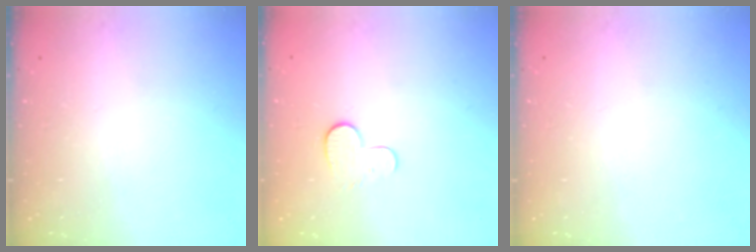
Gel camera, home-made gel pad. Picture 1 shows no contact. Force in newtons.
{"total": 6.3, "press": 6.3, "slide": 0.5}
{"total": 0.0}